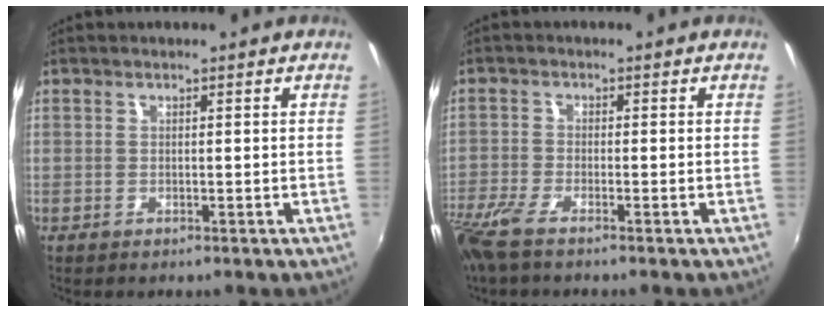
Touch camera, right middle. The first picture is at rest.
{"total": 6.3, "force": [-4.8, 1.3, 3.9], "torque": [-0.104, -0.024, -0.097]}